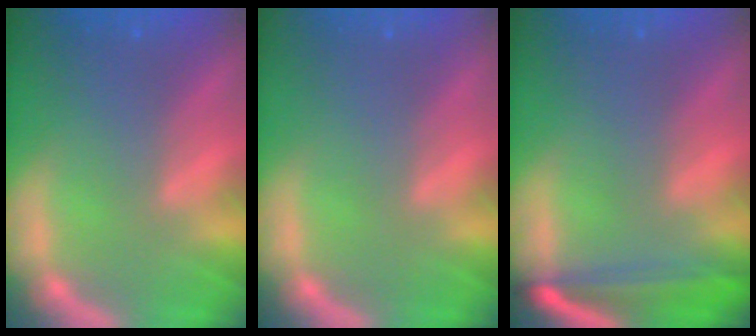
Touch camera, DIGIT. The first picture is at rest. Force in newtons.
{"total": 0.0}
{"total": 6.0}